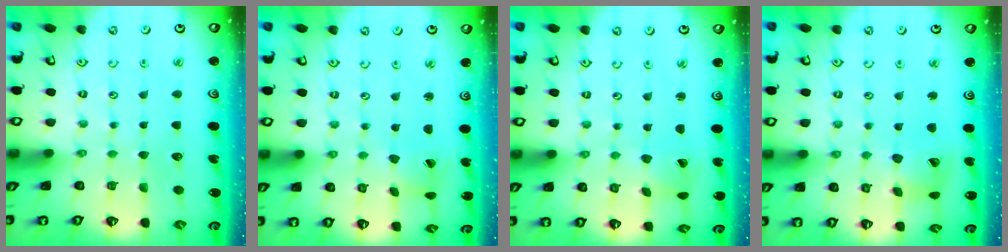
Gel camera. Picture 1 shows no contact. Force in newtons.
{"total": 2.5, "press": 2.5, "slide": 0.4}
{"total": 1.8, "press": 1.7, "slide": 0.2}
{"total": 11.2, "press": 11.1, "slide": 1.5}